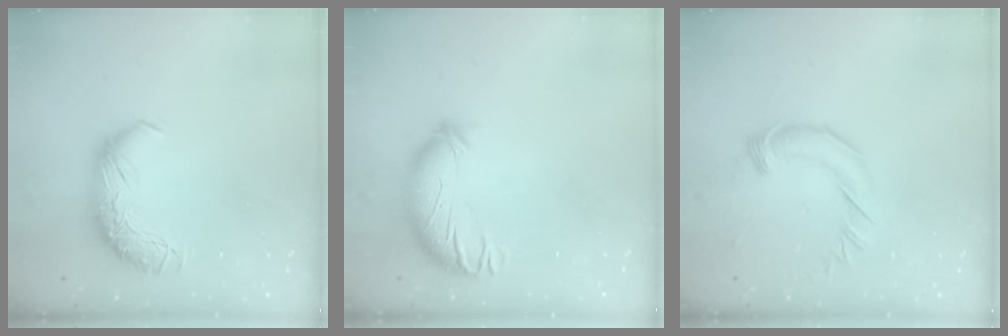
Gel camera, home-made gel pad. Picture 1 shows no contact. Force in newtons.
{"total": 3.6, "press": 2.9, "slide": 2.1}
{"total": 1.9, "press": 1.9, "slide": 0.1}